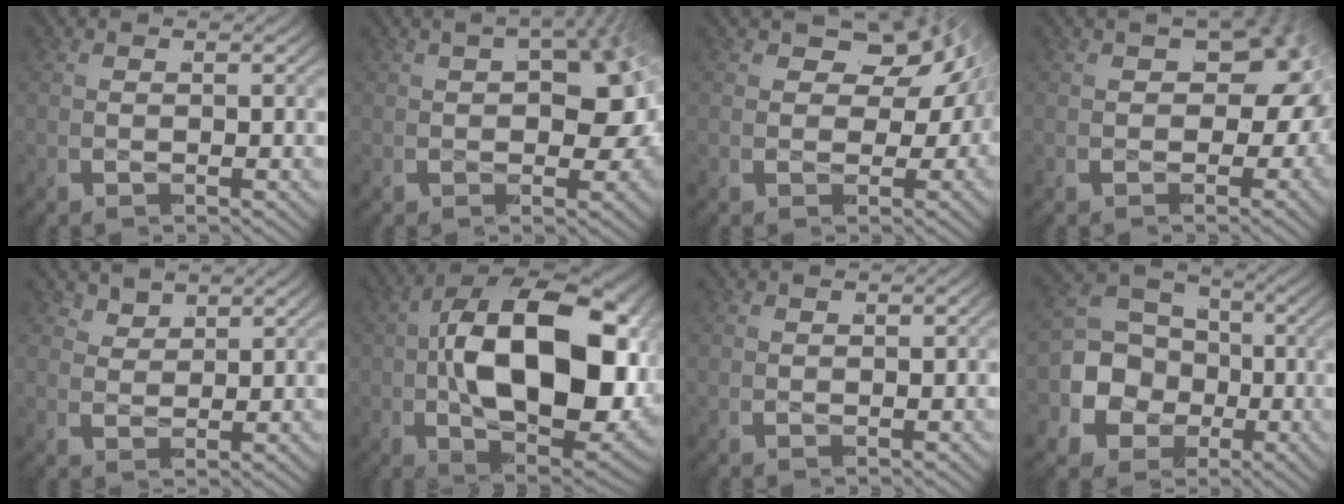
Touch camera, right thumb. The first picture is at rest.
{"total": 8.6, "force": [-0.2, 4.3, 7.5], "torque": [-0.092, -0.010, 0.006]}
{"total": 8.8, "force": [1.8, 5.7, 6.4], "torque": [-0.088, 0.001, 0.023]}
{"total": 11.2, "force": [0.7, 7.5, 8.3], "torque": [-0.112, -0.013, 0.014]}
{"total": 2.2, "force": [2.0, 0.8, 0.3], "torque": [-0.006, 0.001, 0.035]}
{"total": 23.7, "force": [-1.3, 13.6, 19.4], "torque": [-0.347, -0.058, 0.006]}
{"total": 0.0}
{"total": 11.8, "force": [0.0, 9.5, 6.9], "torque": [-0.147, -0.017, -0.002]}